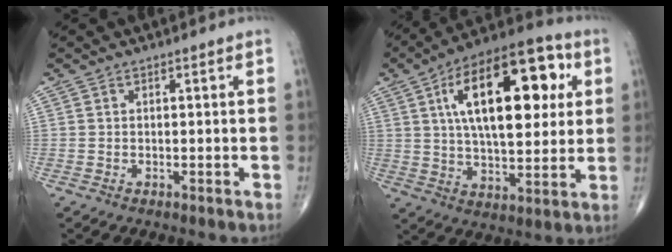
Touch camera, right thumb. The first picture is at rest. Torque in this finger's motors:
{"motor_torque": [0.23, 4.78, 2.05, 0.72, 0.64]}